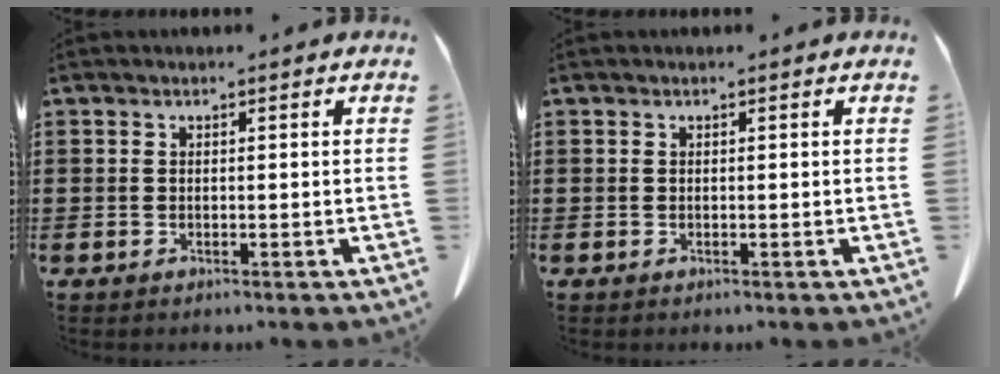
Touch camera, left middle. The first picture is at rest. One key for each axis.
{"total": 0.0}